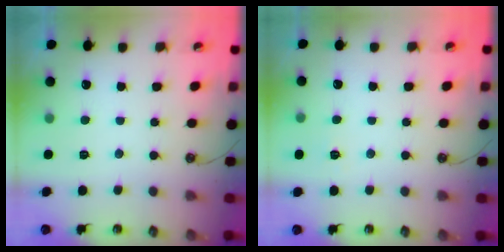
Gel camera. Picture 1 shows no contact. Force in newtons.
{"total": 4.0, "press": 3.9, "slide": 0.4}